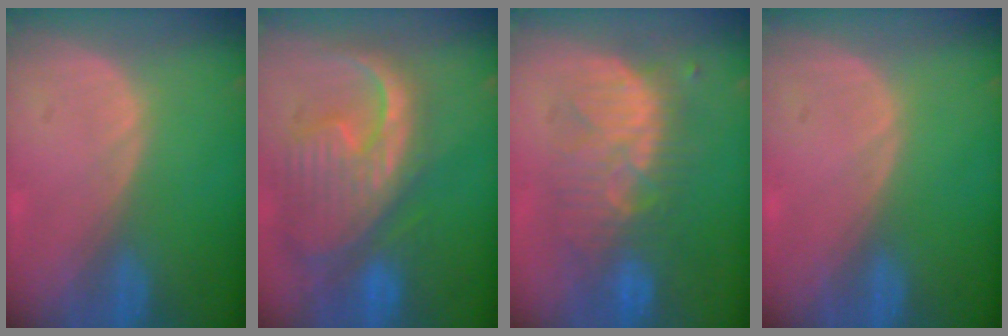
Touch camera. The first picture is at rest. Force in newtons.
{"total": 12.8, "press": 10.9, "slide": 6.6}
{"total": 8.8, "press": 8.8, "slide": 0.2}
{"total": 0.0}